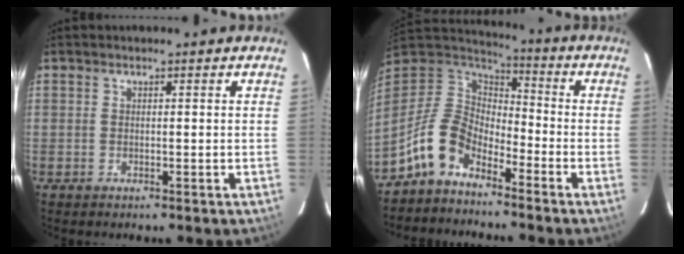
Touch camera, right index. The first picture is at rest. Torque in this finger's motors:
{"motor_torque": [0.53, -0.53, 0.32, 0.01]}